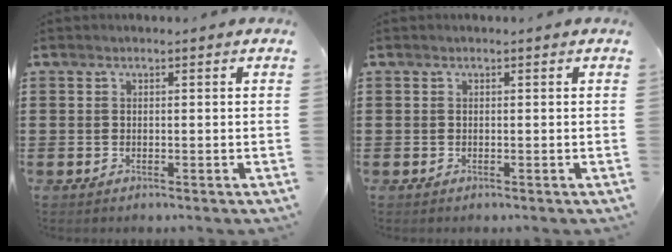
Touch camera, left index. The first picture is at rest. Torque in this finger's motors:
{"motor_torque": [-0.01, -0.01, 0.00, 0.00]}